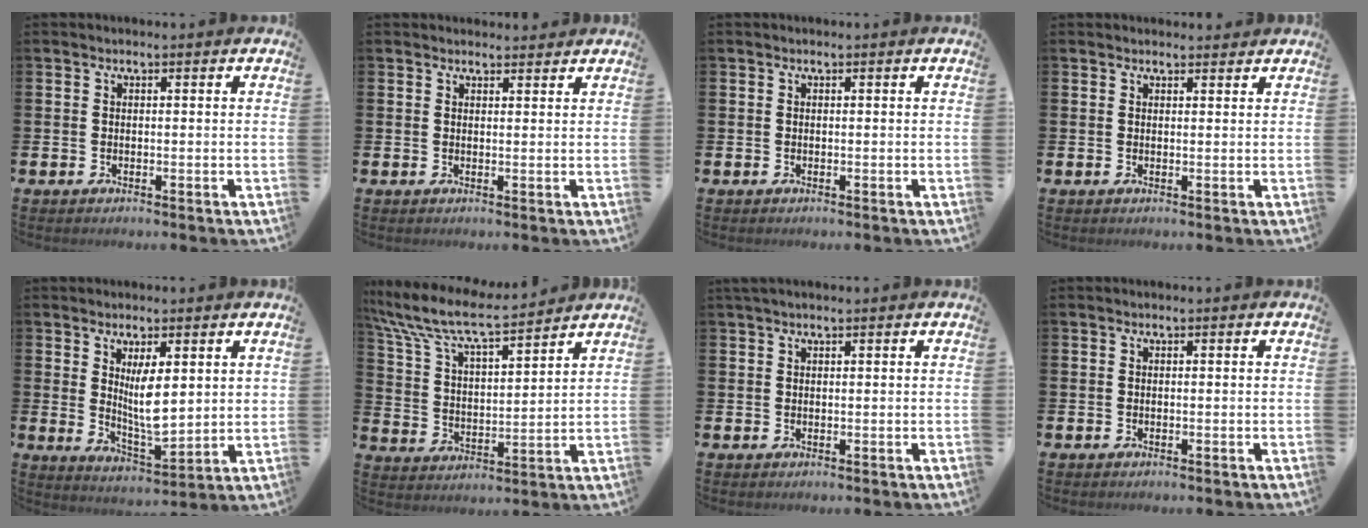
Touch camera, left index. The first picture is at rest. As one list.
[{"total": 1.5, "force": [1.4, 0.3, 0.0], "torque": [0.015, -0.009, 0.023]}, {"total": 0.0}, {"total": 1.2, "force": [1.1, 0.3, 0.0], "torque": [0.023, -0.008, 0.016]}, {"total": 5.9, "force": [2.8, 1.8, 4.9], "torque": [-0.072, -0.035, 0.044]}, {"total": 9.1, "force": [8.3, 1.6, 3.5], "torque": [-0.111, -0.053, 0.142]}, {"total": 1.2, "force": [1.0, 0.2, 0.6], "torque": [-0.011, 0.002, 0.018]}, {"total": 0.0}]